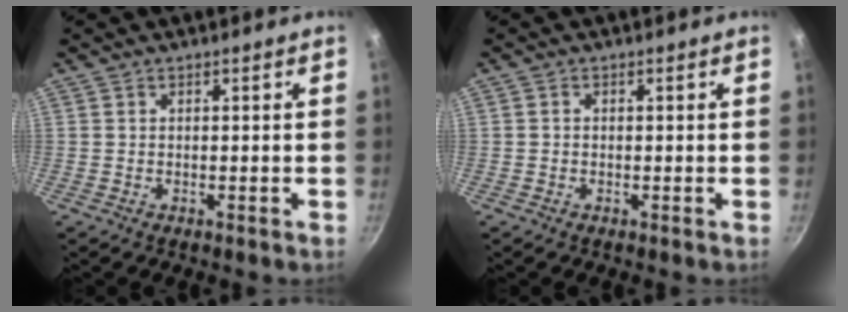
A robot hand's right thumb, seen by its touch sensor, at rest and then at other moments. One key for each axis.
{"total": 0.5, "fx": -0.1, "fy": 0.4, "fz": 0.2, "tx": -0.004, "ty": 0.003, "tz": -0.001}